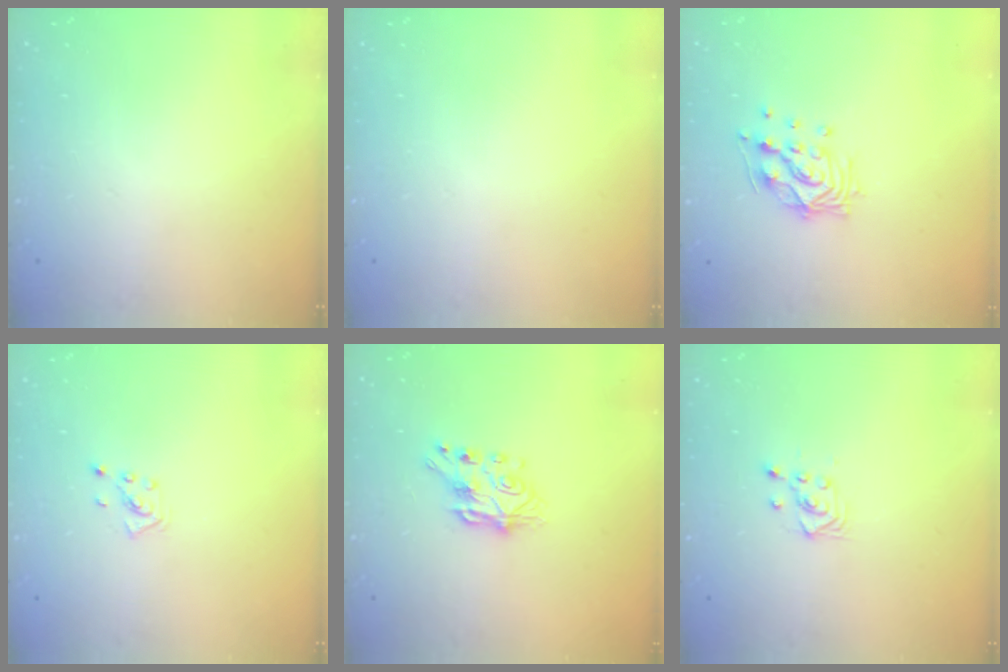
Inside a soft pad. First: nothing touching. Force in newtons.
{"total": 0.0}
{"total": 11.0, "press": 11.0, "slide": 0.9}
{"total": 2.1, "press": 2.0, "slide": 0.3}
{"total": 6.9, "press": 6.9, "slide": 0.5}
{"total": 3.4, "press": 3.0, "slide": 1.6}